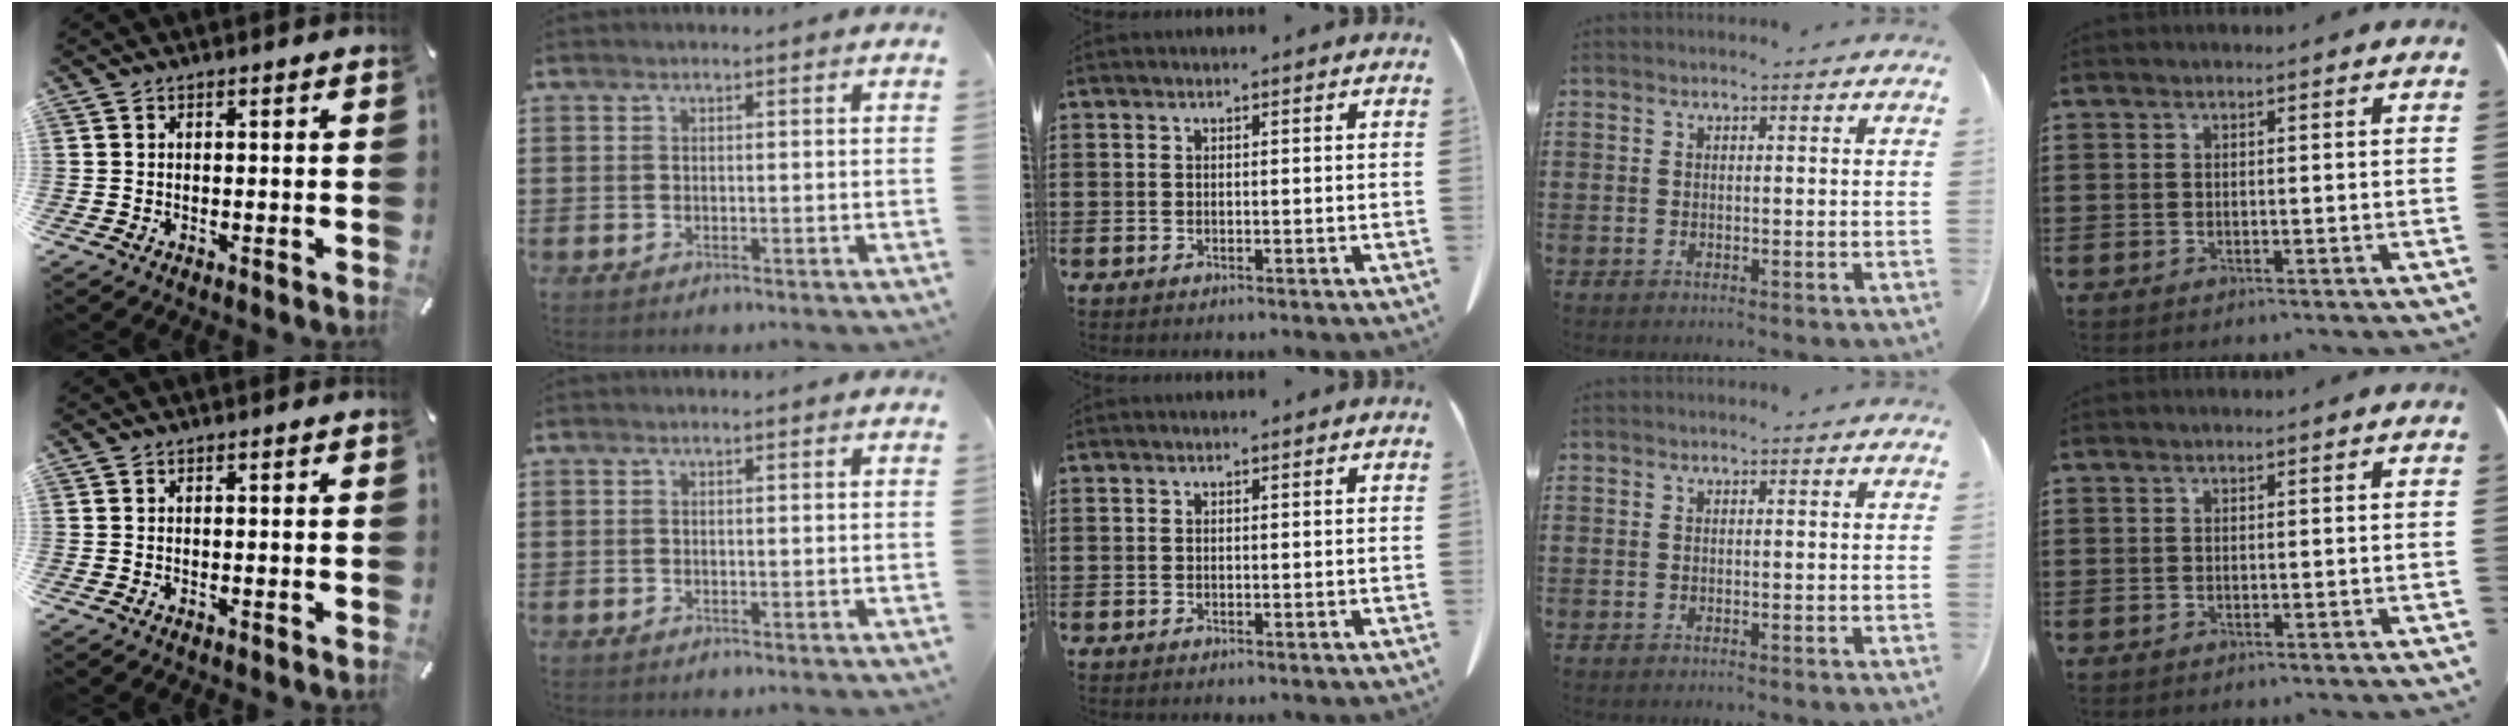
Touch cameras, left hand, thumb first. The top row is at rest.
{}